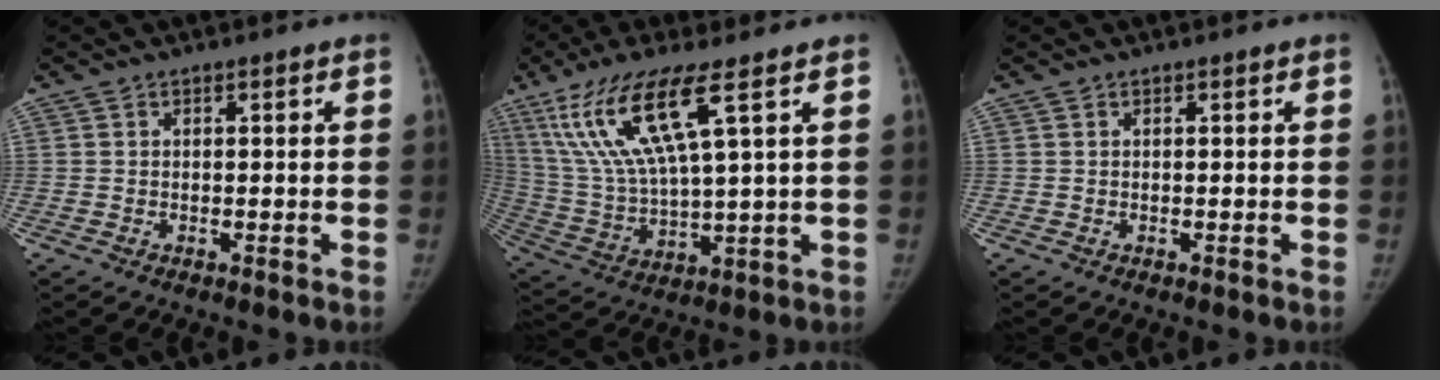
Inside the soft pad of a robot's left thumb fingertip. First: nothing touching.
{"total": 16.3, "force": [7.8, 3.0, 13.9], "torque": [-0.309, -0.029, 0.161]}
{"total": 0.0}